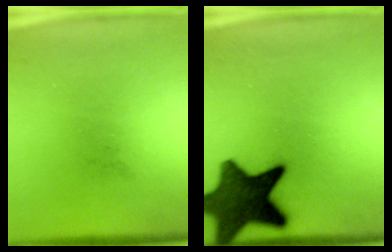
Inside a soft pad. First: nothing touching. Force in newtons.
{"total": 16.3}